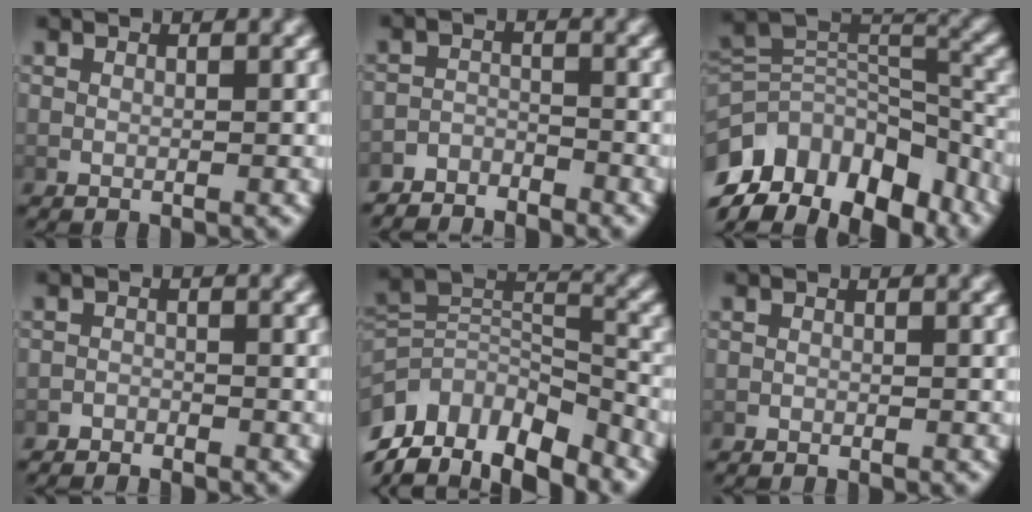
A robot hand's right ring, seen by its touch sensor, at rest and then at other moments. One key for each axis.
{"total": 3.8, "fx": -3.7, "fy": 0.9, "fz": 0.1, "tx": 0.000, "ty": -0.012, "tz": -0.065}
{"total": 17.3, "fx": -7.3, "fy": 12.6, "fz": 9.3, "tx": -0.175, "ty": -0.048, "tz": -0.107}
{"total": 2.5, "fx": -2.4, "fy": 0.4, "fz": -0.3, "tx": 0.008, "ty": -0.009, "tz": -0.041}
{"total": 13.5, "fx": -6.4, "fy": 9.2, "fz": 7.4, "tx": -0.129, "ty": -0.037, "tz": -0.098}
{"total": 0.7, "fx": -0.7, "fy": -0.2, "fz": -0.1, "tx": -0.002, "ty": -0.004, "tz": -0.010}